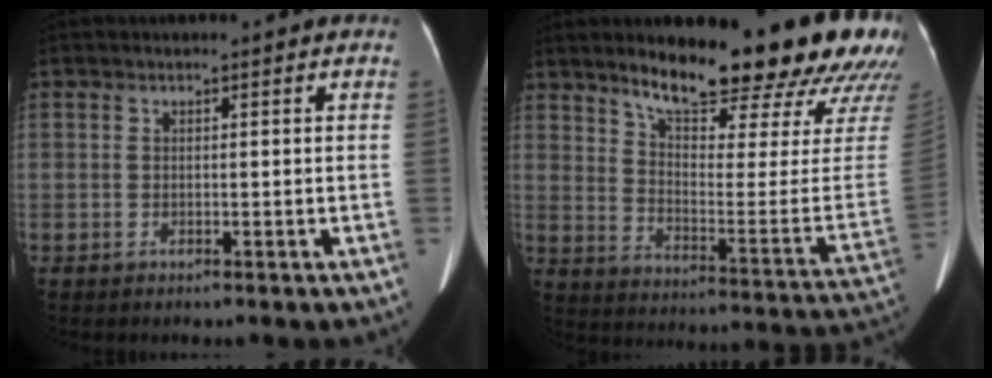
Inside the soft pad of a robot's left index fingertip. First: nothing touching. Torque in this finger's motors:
{"motor_torque": [0.73, -1.06, 0.87, 0.16]}